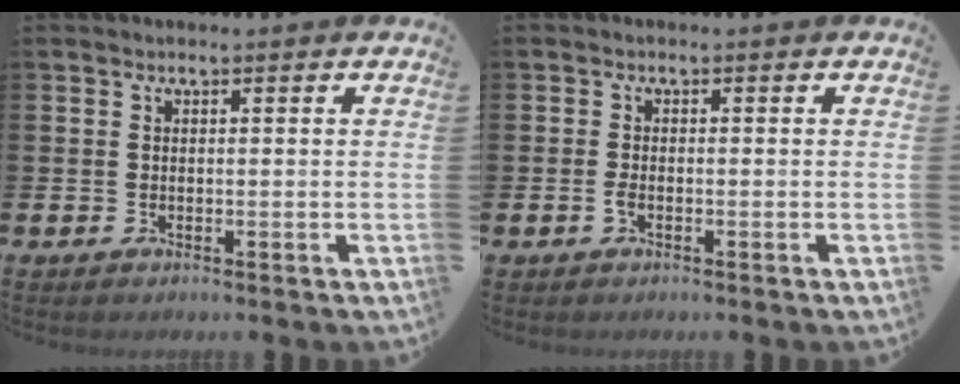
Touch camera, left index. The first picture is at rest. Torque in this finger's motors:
{"motor_torque": [0.26, 0.20, 0.00, 0.03]}